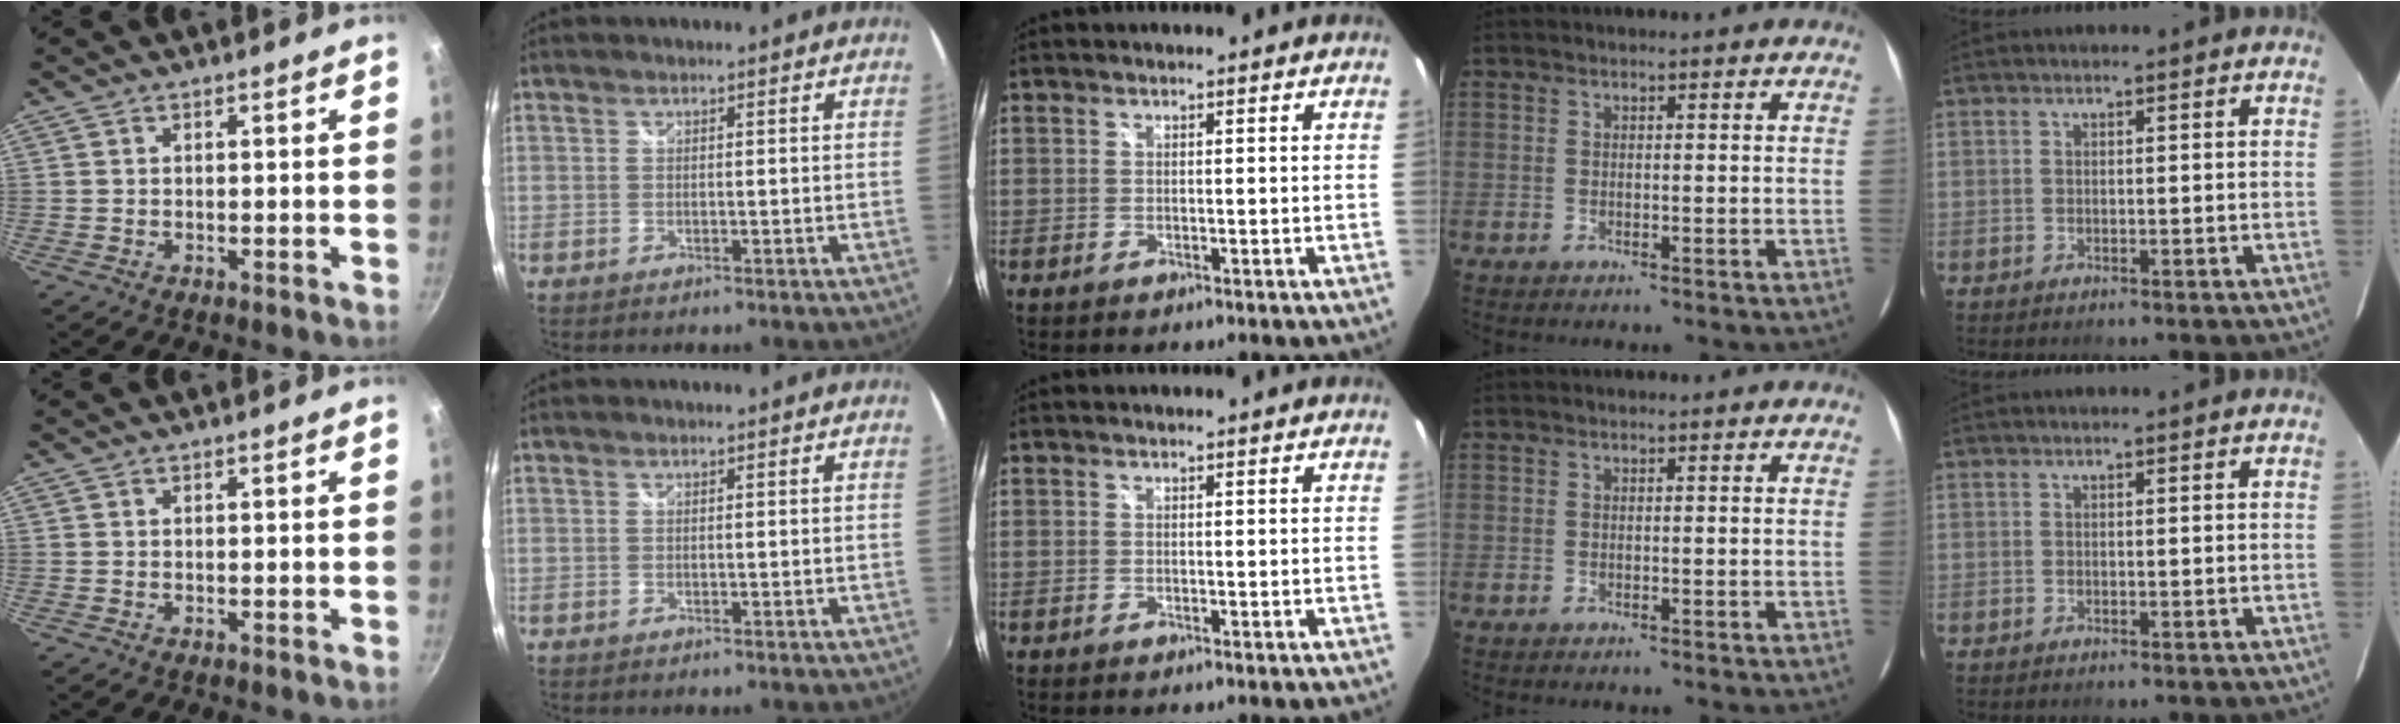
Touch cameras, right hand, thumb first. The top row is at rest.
{}